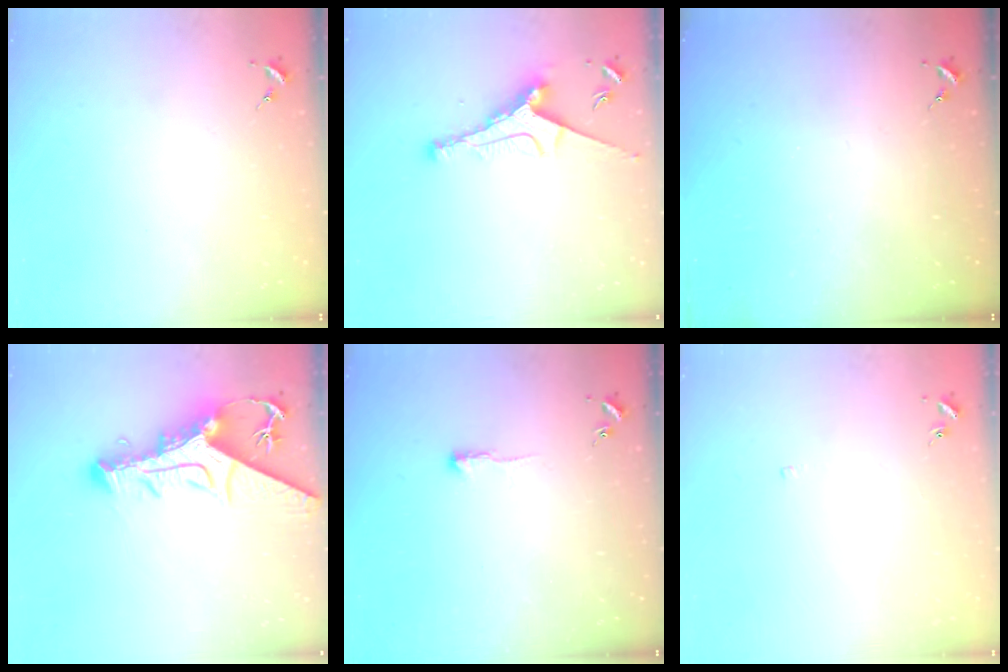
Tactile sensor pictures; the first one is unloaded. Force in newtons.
{"total": 8.9, "press": 8.9, "slide": 0.5}
{"total": 0.0}
{"total": 14.5, "press": 14.4, "slide": 1.6}
{"total": 2.5, "press": 2.5, "slide": 0.4}
{"total": 2.0, "press": 1.9, "slide": 0.4}